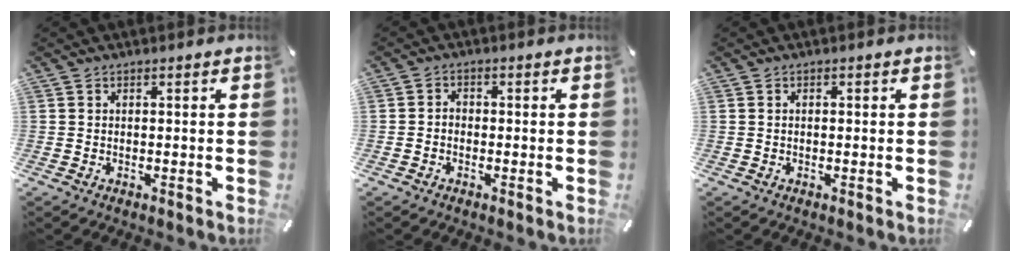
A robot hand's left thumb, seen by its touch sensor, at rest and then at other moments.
{"total": 1.6, "force": [-1.0, 1.1, 0.7], "torque": [-0.012, 0.008, -0.021]}
{"total": 0.6, "force": [-0.1, 0.3, 0.5], "torque": [-0.010, 0.000, -0.003]}